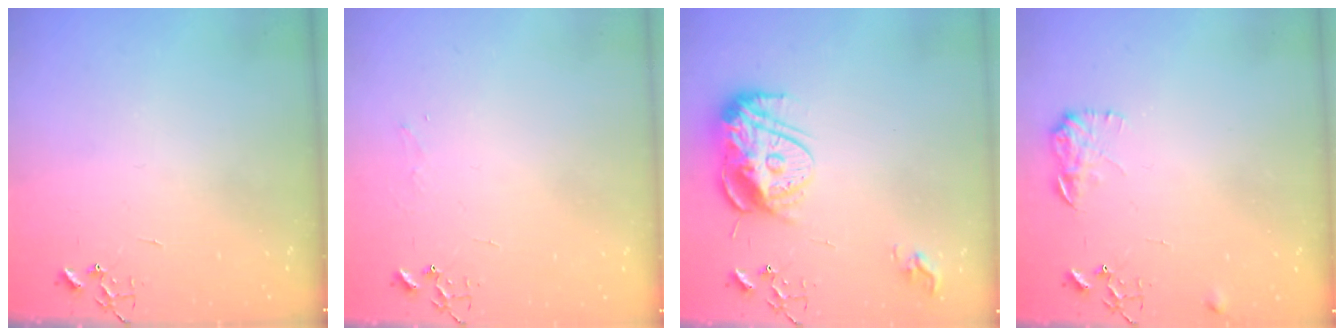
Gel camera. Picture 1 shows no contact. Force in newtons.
{"total": 3.8, "press": 3.8, "slide": 0.4}
{"total": 14.8, "press": 14.7, "slide": 1.4}
{"total": 8.2, "press": 8.2, "slide": 0.4}